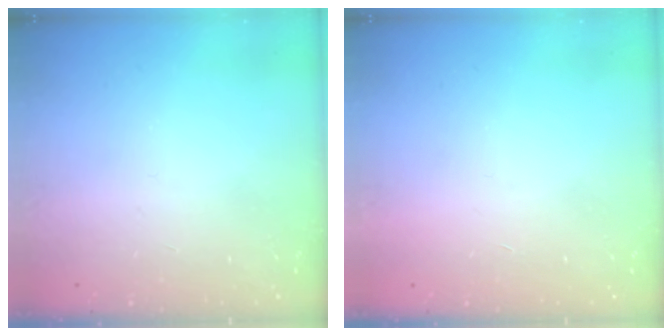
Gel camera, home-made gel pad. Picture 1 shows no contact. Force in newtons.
{"total": 1.7, "press": 1.7, "slide": 0.1}